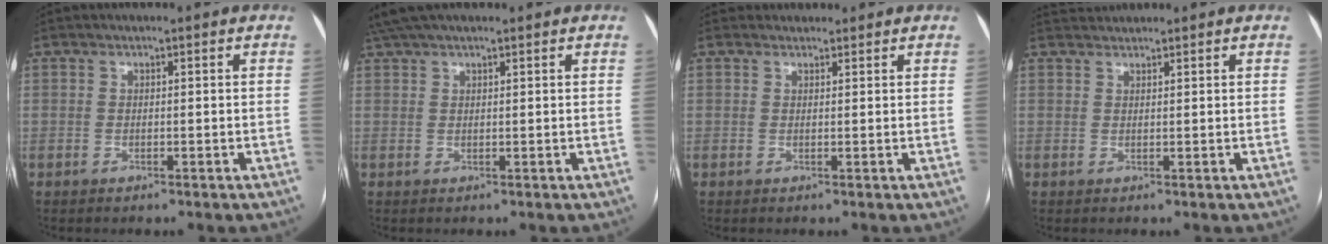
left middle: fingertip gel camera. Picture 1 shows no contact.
{"total": 6.3, "force": [5.3, 1.2, 3.2], "torque": [-0.059, 0.047, 0.097]}
{"total": 2.0, "force": [1.8, 0.8, -0.2], "torque": [0.005, 0.019, 0.026]}
{"total": 2.1, "force": [2.1, 0.0, -0.1], "torque": [-0.005, 0.019, 0.044]}